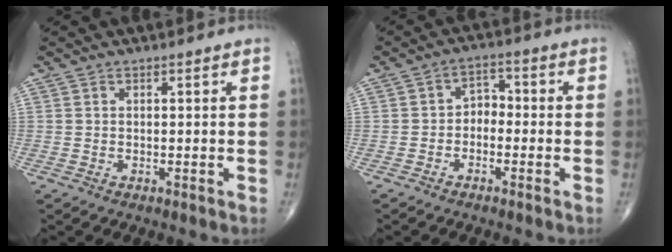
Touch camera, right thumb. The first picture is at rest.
{"total": 3.8, "force": [-1.1, 2.8, 2.3], "torque": [-0.016, 0.025, -0.032]}